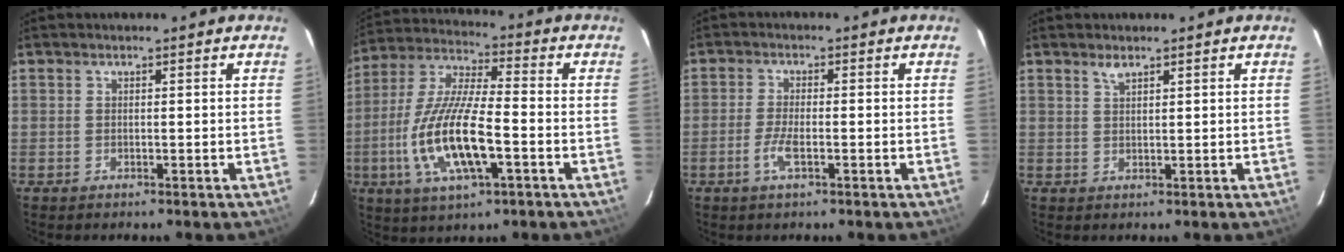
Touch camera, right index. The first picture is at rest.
{"total": 16.4, "force": [-4.7, 4.6, 15.0], "torque": [-0.314, -0.010, -0.091]}
{"total": 3.9, "force": [-1.7, 0.9, 3.4], "torque": [-0.076, -0.003, -0.036]}
{"total": 1.5, "force": [1.2, 0.4, 0.8], "torque": [-0.015, 0.002, 0.022]}